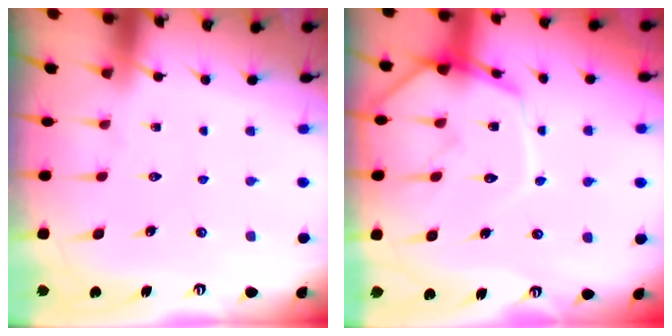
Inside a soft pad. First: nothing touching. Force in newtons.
{"total": 13.4, "press": 13.3, "slide": 1.2}